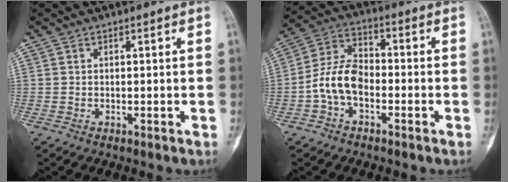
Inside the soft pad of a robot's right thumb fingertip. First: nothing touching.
{"total": 9.0, "force": [-2.6, 5.6, 6.5], "torque": [-0.122, 0.035, -0.060]}